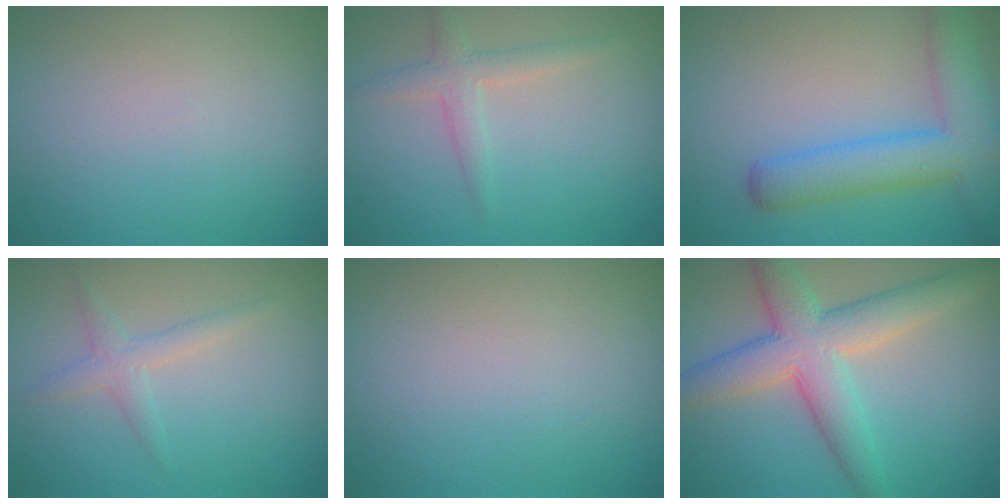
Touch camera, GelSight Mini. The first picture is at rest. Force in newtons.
{"total": 2.1, "press": 2.1, "slide": 0.0}
{"total": 6.6, "press": 6.6, "slide": 0.4}
{"total": 1.8, "press": 1.8, "slide": 0.1}
{"total": 0.0}
{"total": 6.9, "press": 6.9, "slide": 0.1}